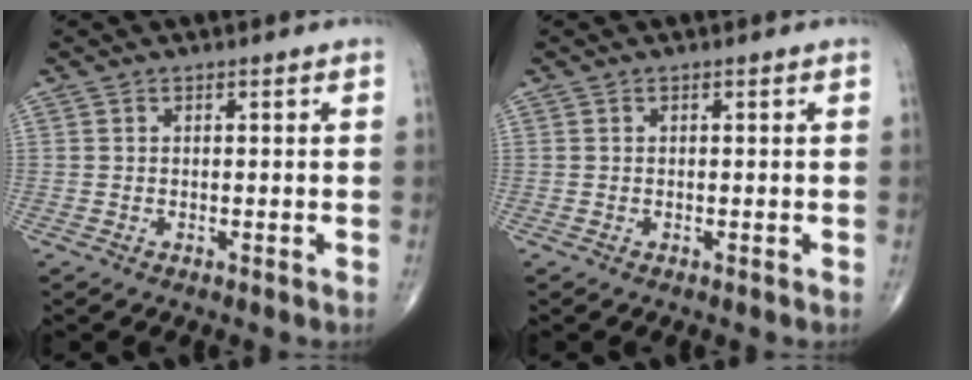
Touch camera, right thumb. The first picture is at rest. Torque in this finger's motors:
{"motor_torque": [0.00, -0.01, -0.02, -0.05, 0.03]}